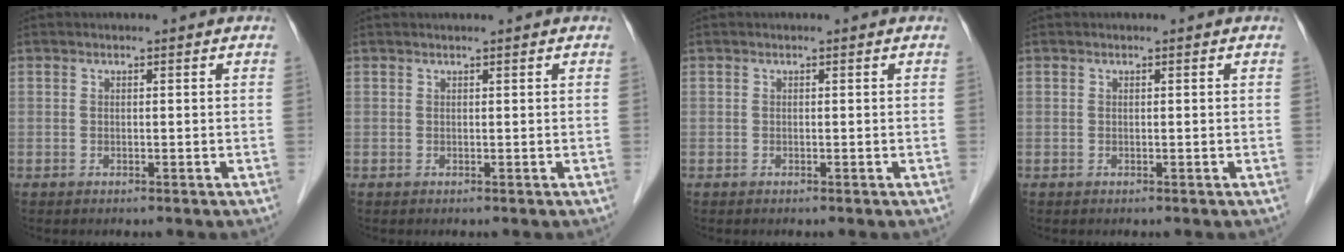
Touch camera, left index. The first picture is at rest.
{"total": 0.8, "force": [0.7, -0.1, 0.4], "torque": [-0.005, 0.008, 0.015]}
{"total": 0.0}
{"total": 0.0}